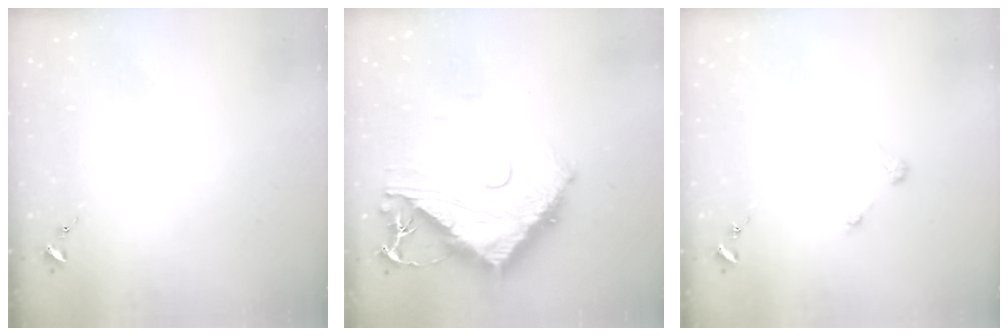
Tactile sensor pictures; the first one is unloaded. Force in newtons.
{"total": 14.1, "press": 14.0, "slide": 1.3}
{"total": 3.3, "press": 3.2, "slide": 0.4}